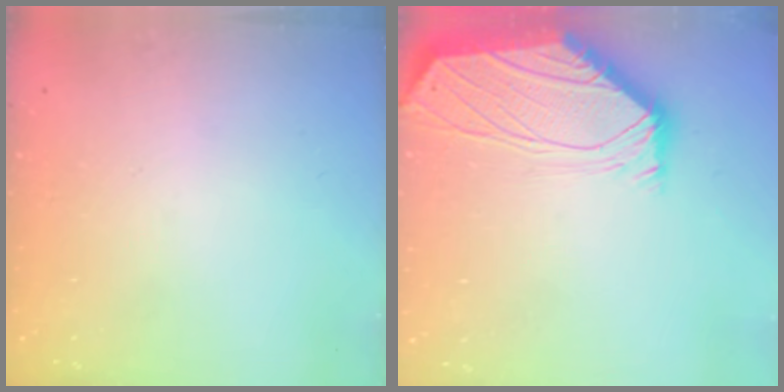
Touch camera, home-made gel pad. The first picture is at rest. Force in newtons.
{"total": 0.0}